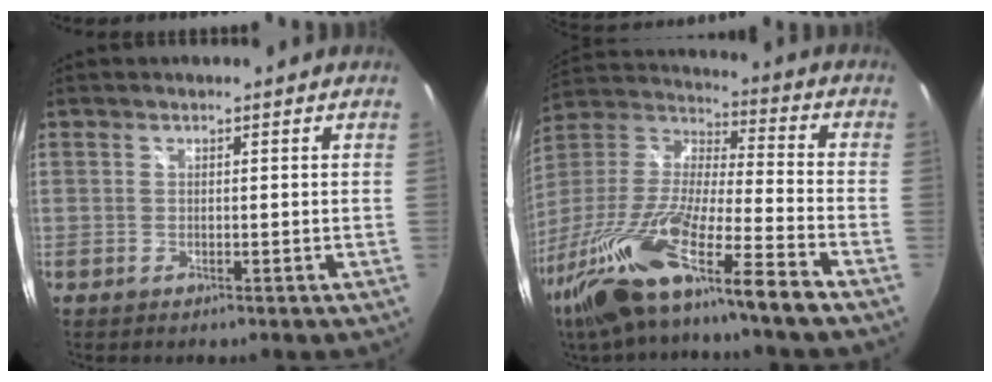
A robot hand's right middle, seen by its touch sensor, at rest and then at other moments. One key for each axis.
{"total": 23.7, "fx": -16.3, "fy": 1.3, "fz": 17.2, "tx": -0.327, "ty": -0.051, "tz": -0.300}